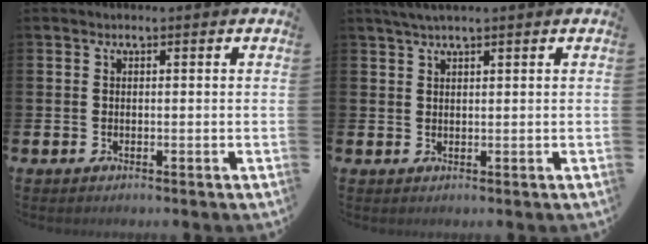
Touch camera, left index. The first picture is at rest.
{"total": 2.2, "force": [1.7, 0.3, 1.4], "torque": [-0.030, 0.005, 0.031]}